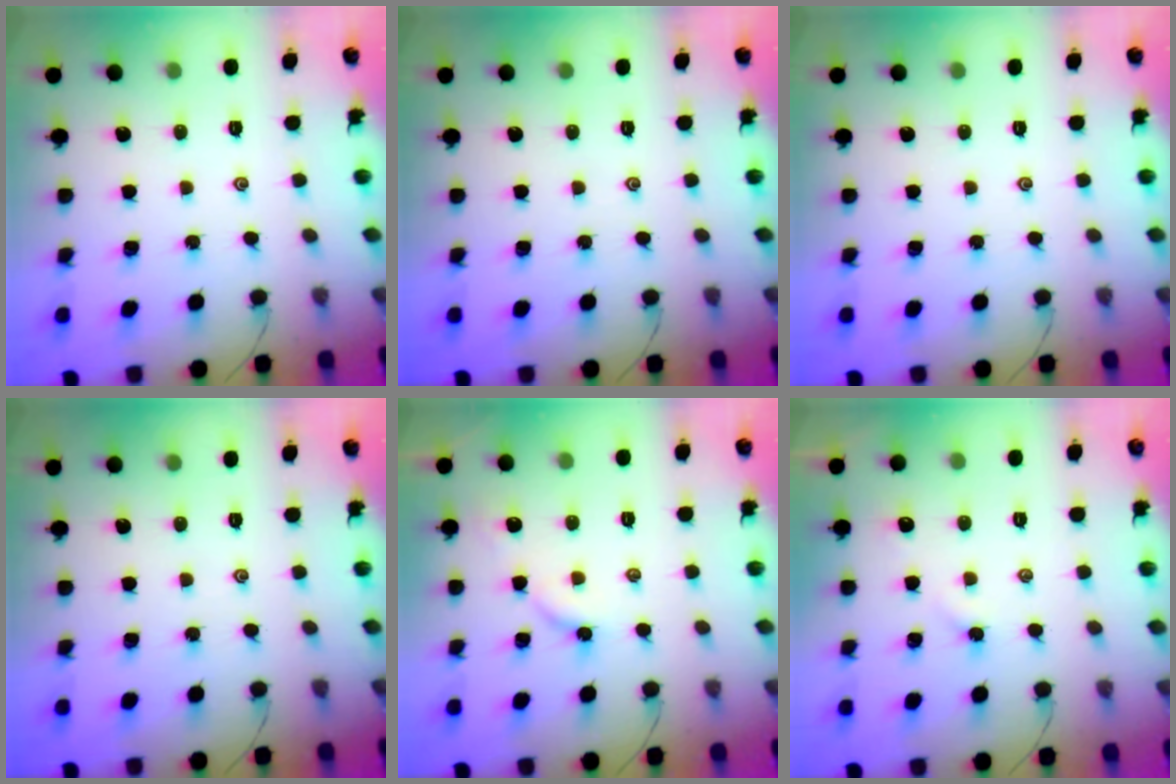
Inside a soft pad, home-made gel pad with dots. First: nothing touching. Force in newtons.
{"total": 0.0}
{"total": 0.0}
{"total": 0.0}
{"total": 4.6, "press": 4.5, "slide": 0.6}
{"total": 2.2, "press": 2.2, "slide": 0.4}